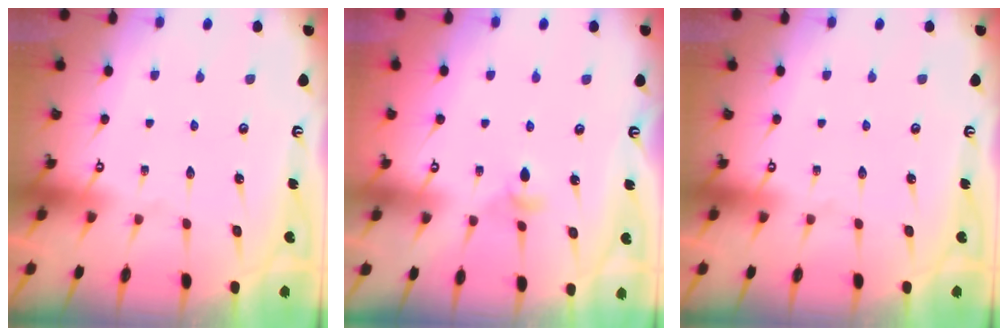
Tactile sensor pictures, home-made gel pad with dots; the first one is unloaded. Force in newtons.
{"total": 3.2, "press": 3.1, "slide": 0.8}
{"total": 0.0}